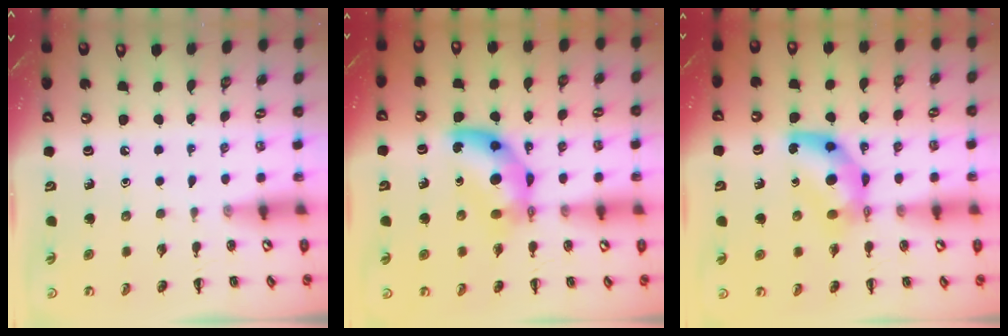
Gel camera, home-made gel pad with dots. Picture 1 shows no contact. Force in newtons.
{"total": 8.6, "press": 8.4, "slide": 1.7}
{"total": 7.3, "press": 7.1, "slide": 1.5}